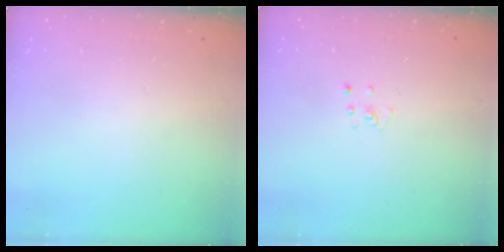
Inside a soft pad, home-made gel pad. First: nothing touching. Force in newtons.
{"total": 2.6, "press": 2.6, "slide": 0.3}